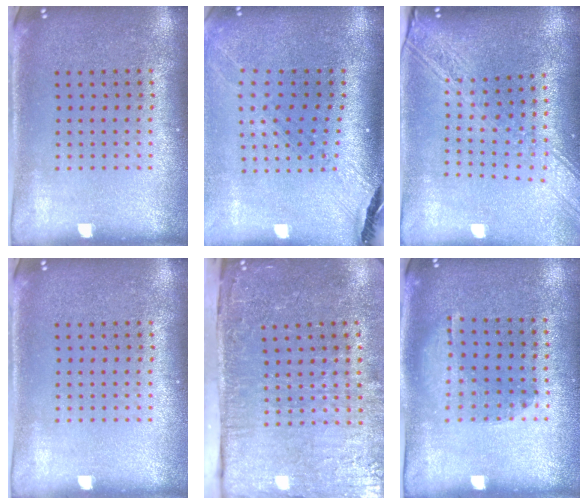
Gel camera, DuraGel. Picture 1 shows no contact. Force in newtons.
{"total": 1.5, "press": 1.4, "slide": 0.5}
{"total": 2.5, "press": 2.0, "slide": 1.4}
{"total": 0.0}
{"total": 5.1, "press": 4.1, "slide": 3.1}
{"total": 1.2, "press": 0.8, "slide": 0.9}